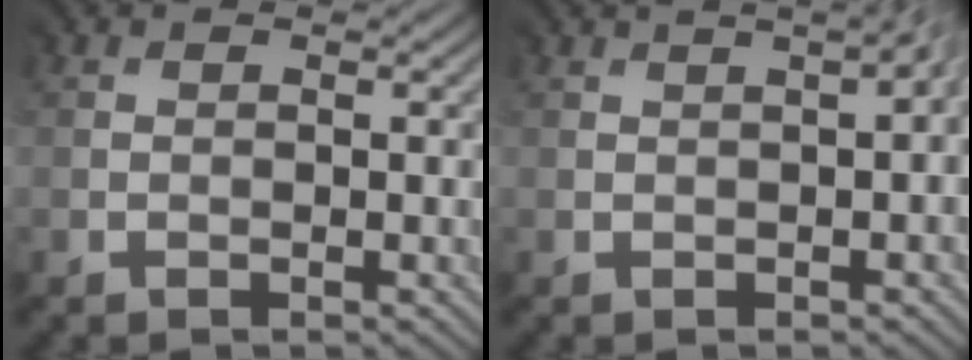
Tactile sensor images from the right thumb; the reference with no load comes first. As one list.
[{"total": 2.9, "force": [0.6, 0.7, 2.7], "torque": [-0.009, 0.022, -0.005]}]